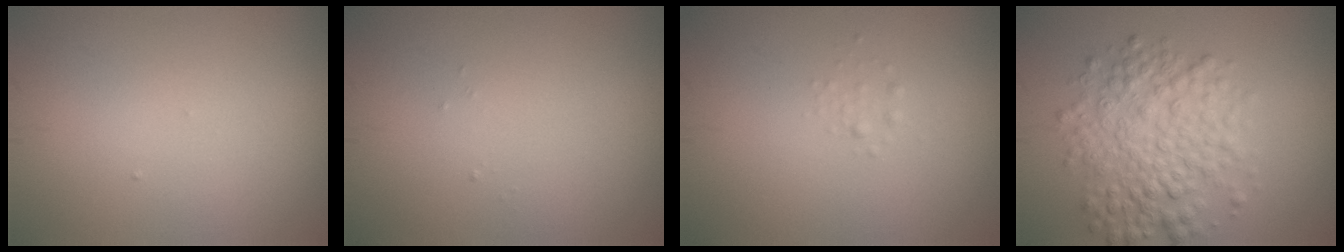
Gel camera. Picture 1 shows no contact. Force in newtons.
{"total": 0.0}
{"total": 0.6, "press": 0.6, "slide": 0.0}
{"total": 5.9, "press": 5.9, "slide": 0.1}